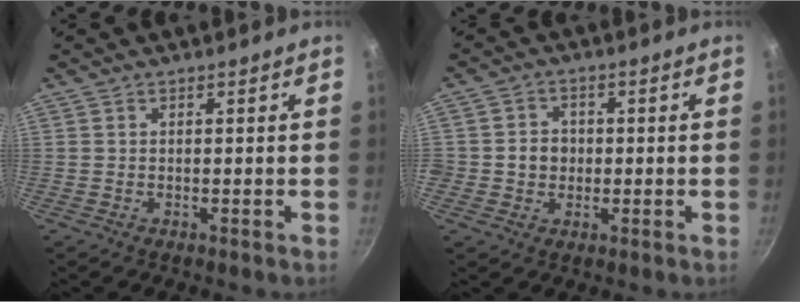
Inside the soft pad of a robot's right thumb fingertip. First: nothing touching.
{"total": 4.6, "force": [-0.3, 4.2, 1.8], "torque": [-0.002, 0.007, -0.010]}